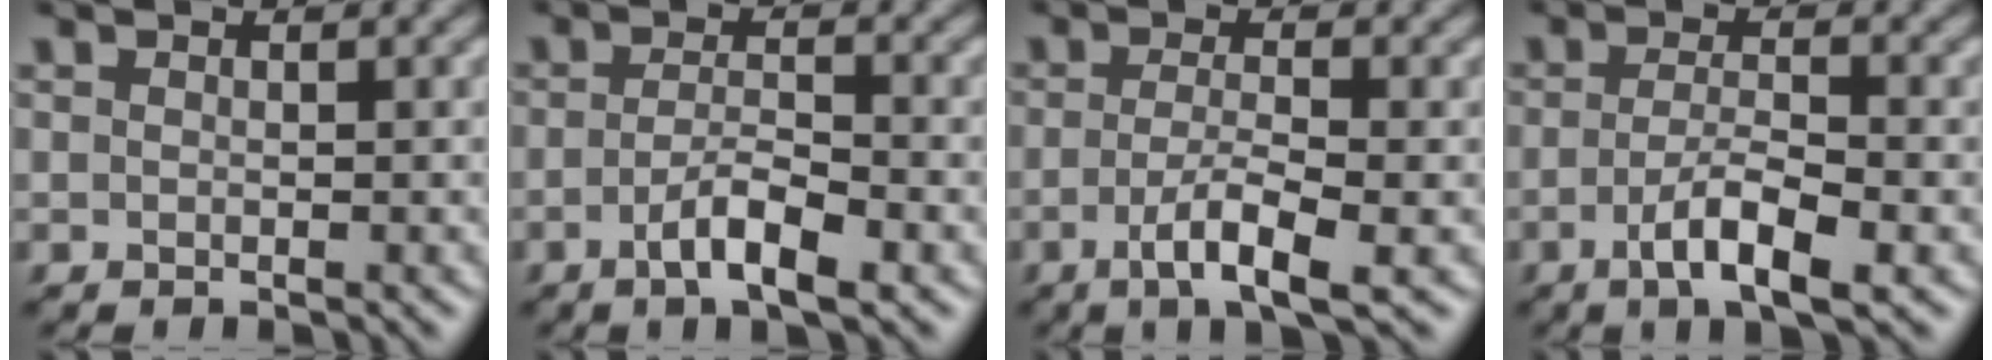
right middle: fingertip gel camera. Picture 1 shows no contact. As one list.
[{"total": 3.7, "force": [-1.7, 1.0, 3.2], "torque": [-0.061, 0.002, -0.032]}, {"total": 4.2, "force": [-1.5, 0.9, 3.9], "torque": [-0.074, -0.005, -0.030]}, {"total": 4.6, "force": [-1.9, 1.2, 4.1], "torque": [-0.075, -0.002, -0.034]}]